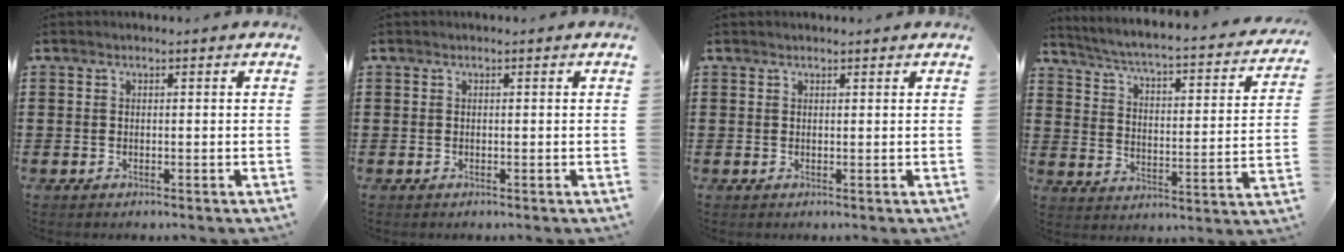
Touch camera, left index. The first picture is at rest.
{"total": 0.0}
{"total": 0.6, "force": [0.5, 0.2, 0.1], "torque": [-0.003, 0.000, 0.011]}
{"total": 3.0, "force": [2.5, -0.1, 1.7], "torque": [-0.050, -0.030, 0.028]}